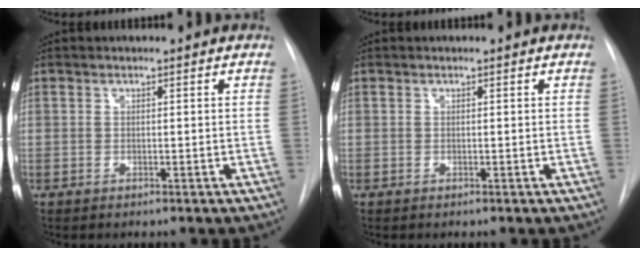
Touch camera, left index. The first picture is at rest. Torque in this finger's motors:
{"motor_torque": [0.42, -0.19, 0.02, 0.01]}